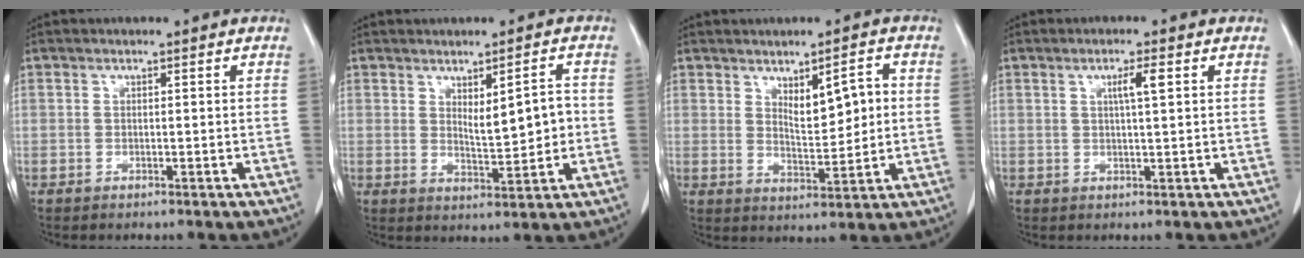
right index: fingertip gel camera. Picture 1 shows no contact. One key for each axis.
{"total": 5.6, "fx": 0.6, "fy": 1.6, "fz": 5.3, "tx": -0.082, "ty": -0.001, "tz": 0.019}
{"total": 6.4, "fx": 1.6, "fy": 2.1, "fz": 5.9, "tx": -0.094, "ty": -0.001, "tz": 0.036}
{"total": 2.7, "fx": 0.9, "fy": -0.1, "fz": 2.6, "tx": -0.046, "ty": 0.001, "tz": 0.015}